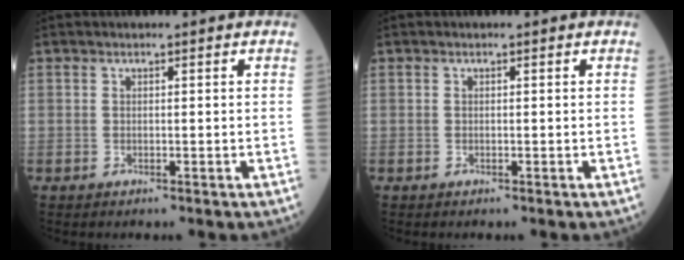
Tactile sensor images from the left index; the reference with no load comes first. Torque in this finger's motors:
{"motor_torque": [0.00, 0.00, 0.00, 0.00]}